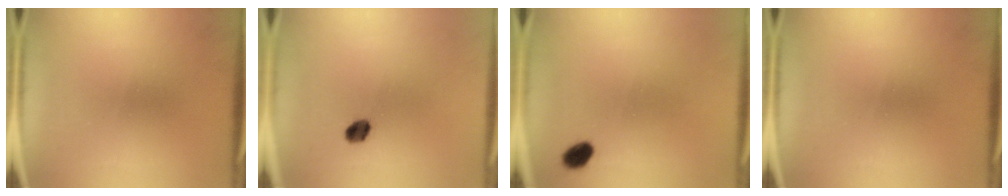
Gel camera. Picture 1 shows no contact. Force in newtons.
{"total": 3.5}
{"total": 3.2}
{"total": 0.0}